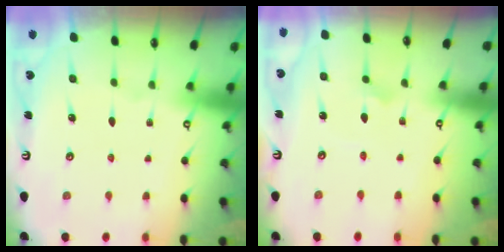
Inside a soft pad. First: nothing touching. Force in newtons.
{"total": 2.5, "press": 2.5, "slide": 0.1}